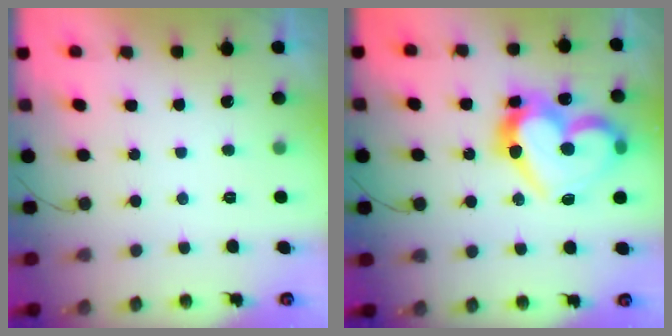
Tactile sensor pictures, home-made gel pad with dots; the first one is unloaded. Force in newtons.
{"total": 21.2, "press": 21.1, "slide": 2.6}